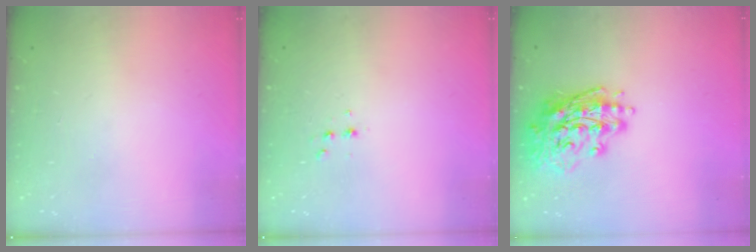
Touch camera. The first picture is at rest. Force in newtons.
{"total": 2.6, "press": 2.5, "slide": 0.8}
{"total": 16.2, "press": 16.0, "slide": 2.6}